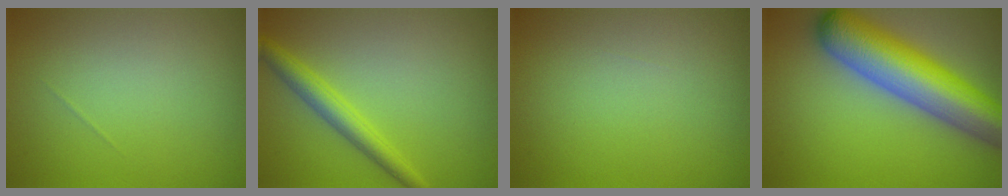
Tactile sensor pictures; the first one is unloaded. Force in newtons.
{"total": 2.9, "press": 2.9, "slide": 0.1}
{"total": 0.0}
{"total": 9.8, "press": 9.8, "slide": 0.3}